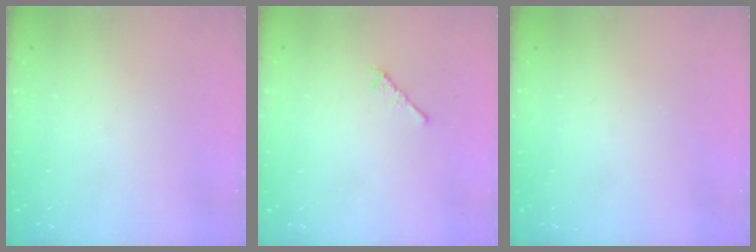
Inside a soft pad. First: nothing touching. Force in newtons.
{"total": 2.9, "press": 2.8, "slide": 0.7}
{"total": 0.0}